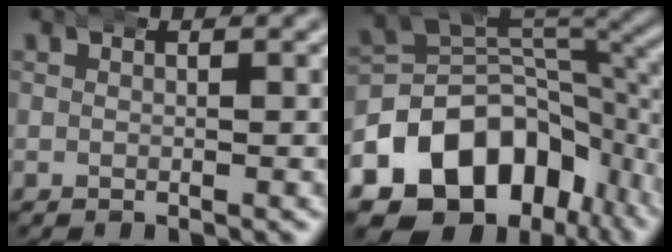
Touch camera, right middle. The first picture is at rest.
{"total": 17.8, "force": [-5.6, 12.9, 10.9], "torque": [-0.209, -0.058, -0.068]}